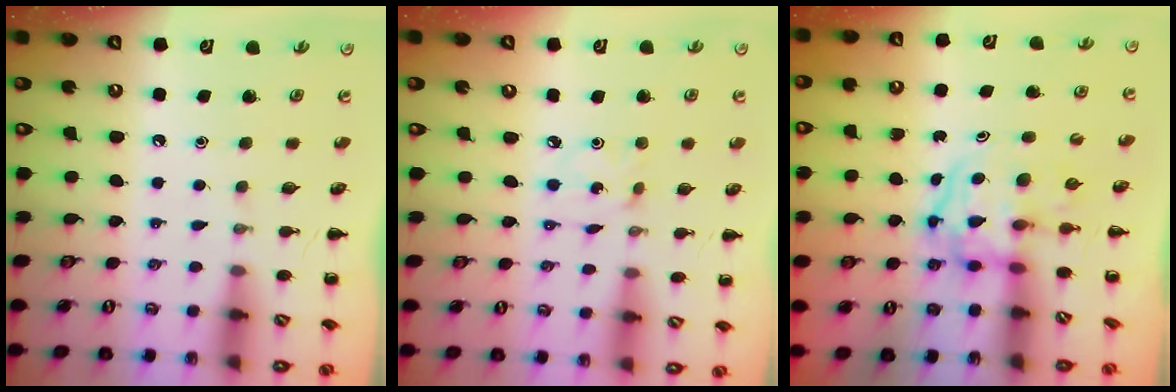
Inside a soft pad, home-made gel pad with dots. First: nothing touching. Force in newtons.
{"total": 1.5, "press": 1.4, "slide": 0.5}
{"total": 3.6, "press": 3.5, "slide": 0.5}